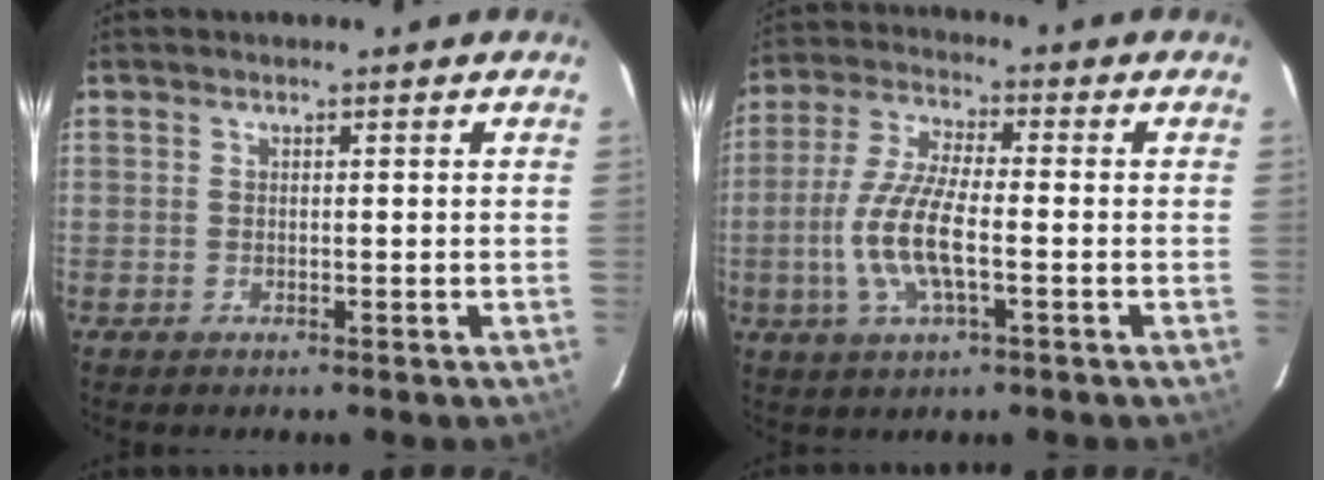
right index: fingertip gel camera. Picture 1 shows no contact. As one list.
[{"total": 10.9, "force": [-2.7, 3.0, 10.1], "torque": [-0.215, -0.002, -0.056]}]